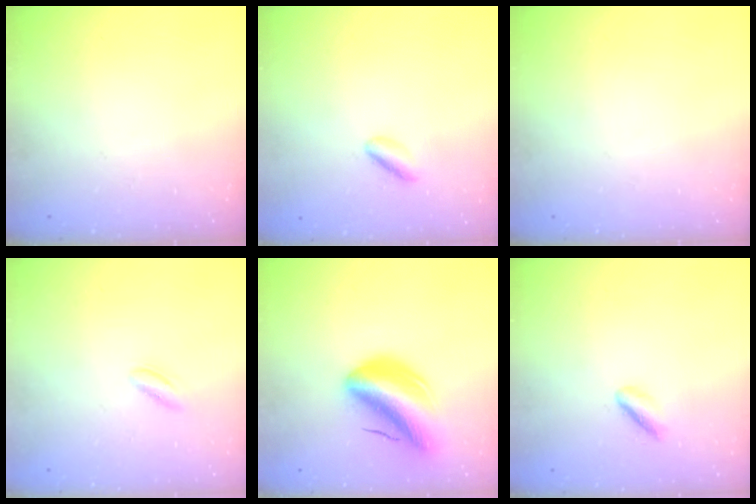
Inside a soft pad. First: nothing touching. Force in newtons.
{"total": 2.5, "press": 2.3, "slide": 1.0}
{"total": 0.0}
{"total": 2.6, "press": 2.5, "slide": 0.8}
{"total": 10.9, "press": 10.4, "slide": 3.5}
{"total": 2.1, "press": 1.9, "slide": 0.8}